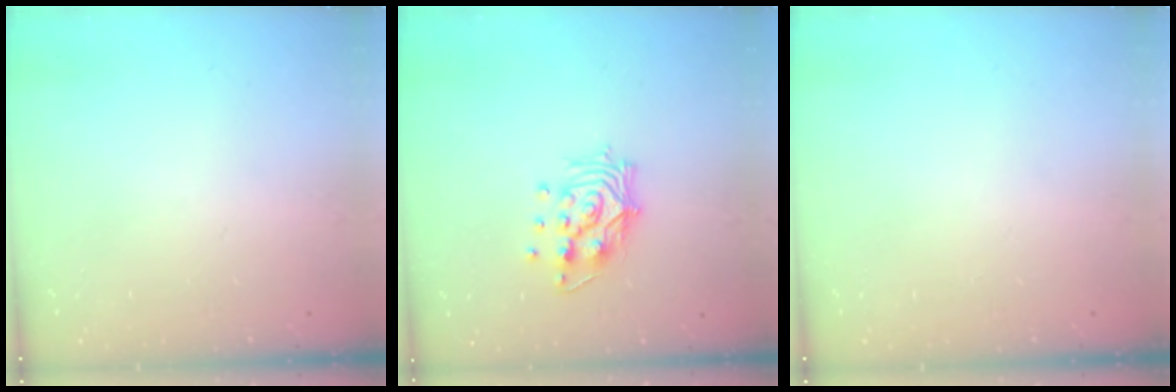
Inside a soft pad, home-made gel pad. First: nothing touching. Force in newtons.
{"total": 12.4, "press": 12.4, "slide": 1.0}
{"total": 0.0}